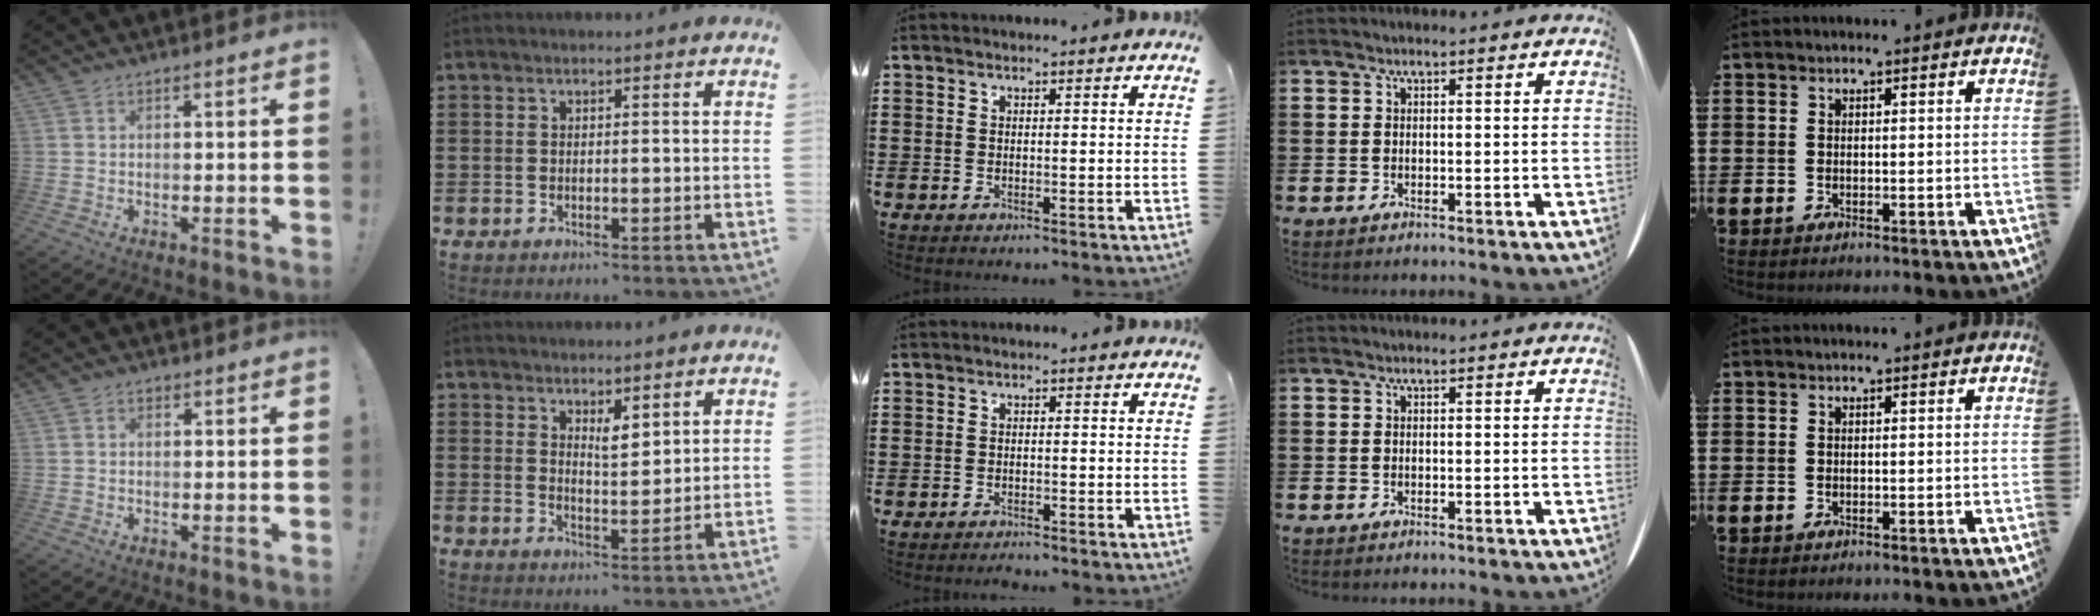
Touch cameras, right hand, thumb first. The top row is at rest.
{"thumb": {"total": 1.0, "force": [0.2, 0.9, 0.4], "torque": [-0.003, 0.001, 0.003]}, "index": {"total": 3.1, "force": [2.8, 0.8, 1.3], "torque": [-0.021, -0.006, 0.048]}, "middle": {"total": 0.9, "force": [-0.9, 0.0, 0.0], "torque": [-0.004, 0.000, -0.019]}}